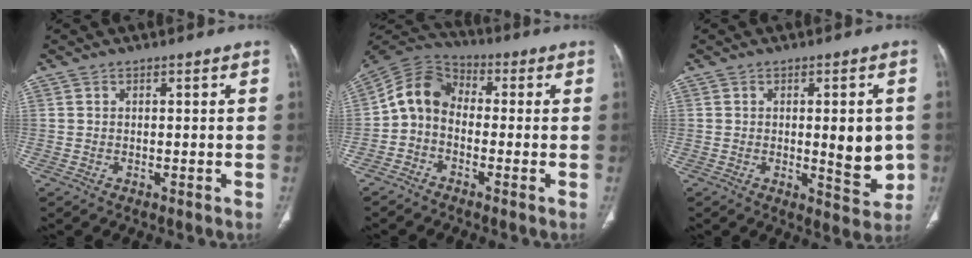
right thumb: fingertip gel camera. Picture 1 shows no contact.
{"total": 8.6, "force": [-1.3, 6.5, 5.4], "torque": [-0.093, 0.038, -0.045]}
{"total": 8.8, "force": [-0.3, 3.4, 8.1], "torque": [-0.084, -0.013, 0.005]}